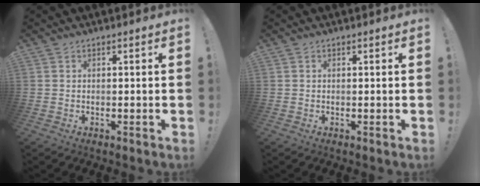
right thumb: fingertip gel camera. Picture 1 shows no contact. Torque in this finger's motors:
{"motor_torque": [-0.14, 0.06, 0.05, -0.11, 0.02]}